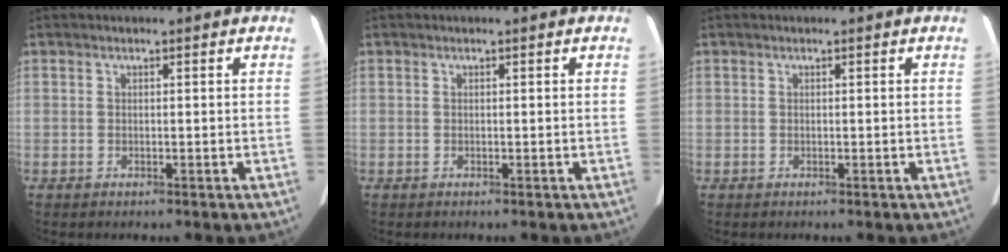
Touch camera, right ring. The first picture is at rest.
{"total": 0.0}
{"total": 0.0}